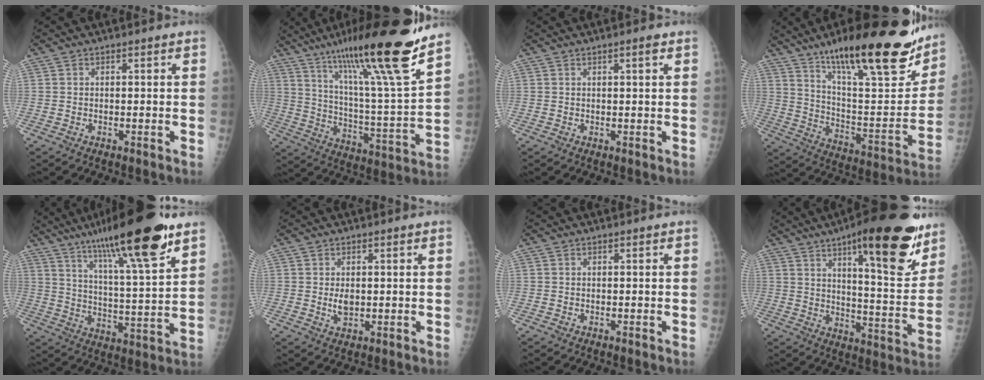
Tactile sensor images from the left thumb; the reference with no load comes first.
{"total": 25.4, "force": [18.0, 1.5, 17.8], "torque": [-0.271, -0.077, 0.295]}
{"total": 1.5, "force": [0.8, 0.2, 1.2], "torque": [-0.019, -0.001, 0.011]}
{"total": 29.7, "force": [19.4, 7.6, 21.1], "torque": [-0.284, -0.070, 0.305]}
{"total": 21.7, "force": [14.0, 3.1, 16.3], "torque": [-0.251, -0.052, 0.225]}
{"total": 2.8, "force": [0.2, 1.8, 2.2], "torque": [-0.029, -0.005, 0.008]}
{"total": 0.0}
{"total": 23.4, "force": [14.0, 6.1, 17.8], "torque": [-0.218, -0.065, 0.203]}